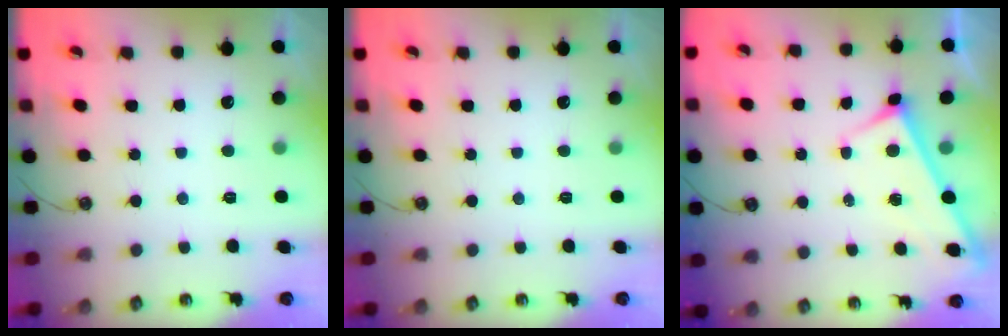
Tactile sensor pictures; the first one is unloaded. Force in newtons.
{"total": 0.0}
{"total": 2.9, "press": 2.9, "slide": 0.3}